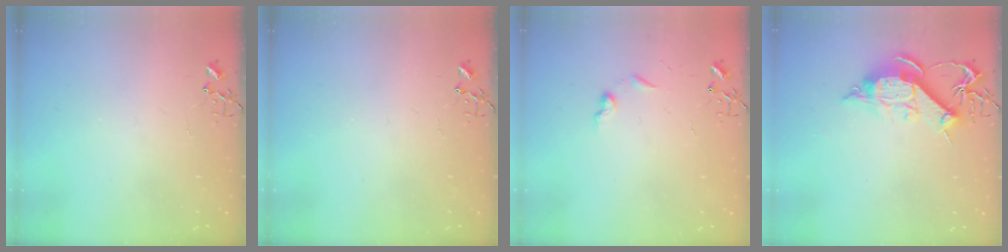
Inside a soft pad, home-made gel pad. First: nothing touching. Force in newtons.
{"total": 0.0}
{"total": 6.1, "press": 6.1, "slide": 0.7}
{"total": 12.0, "press": 12.0, "slide": 1.3}